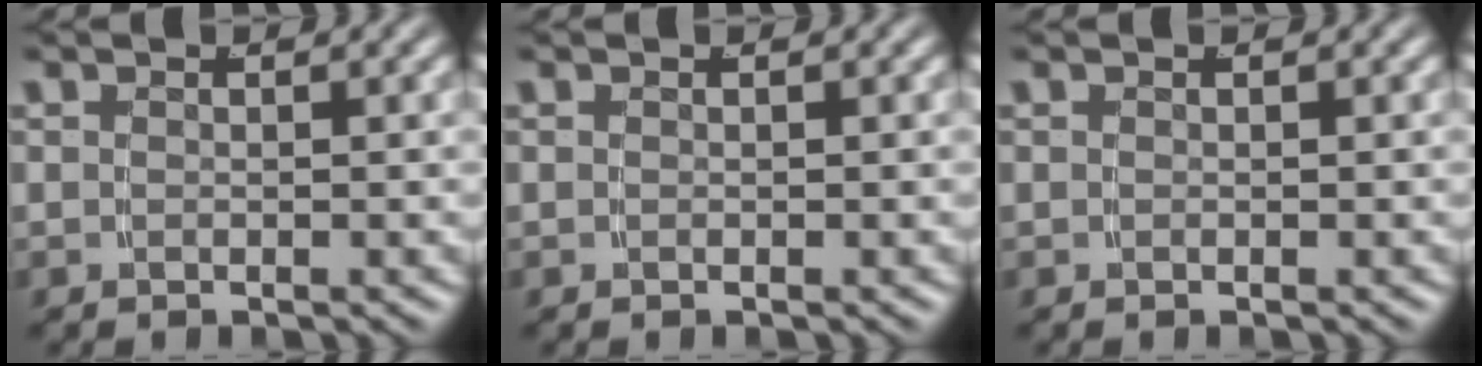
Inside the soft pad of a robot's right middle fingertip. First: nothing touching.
{"total": 0.0}
{"total": 0.0}